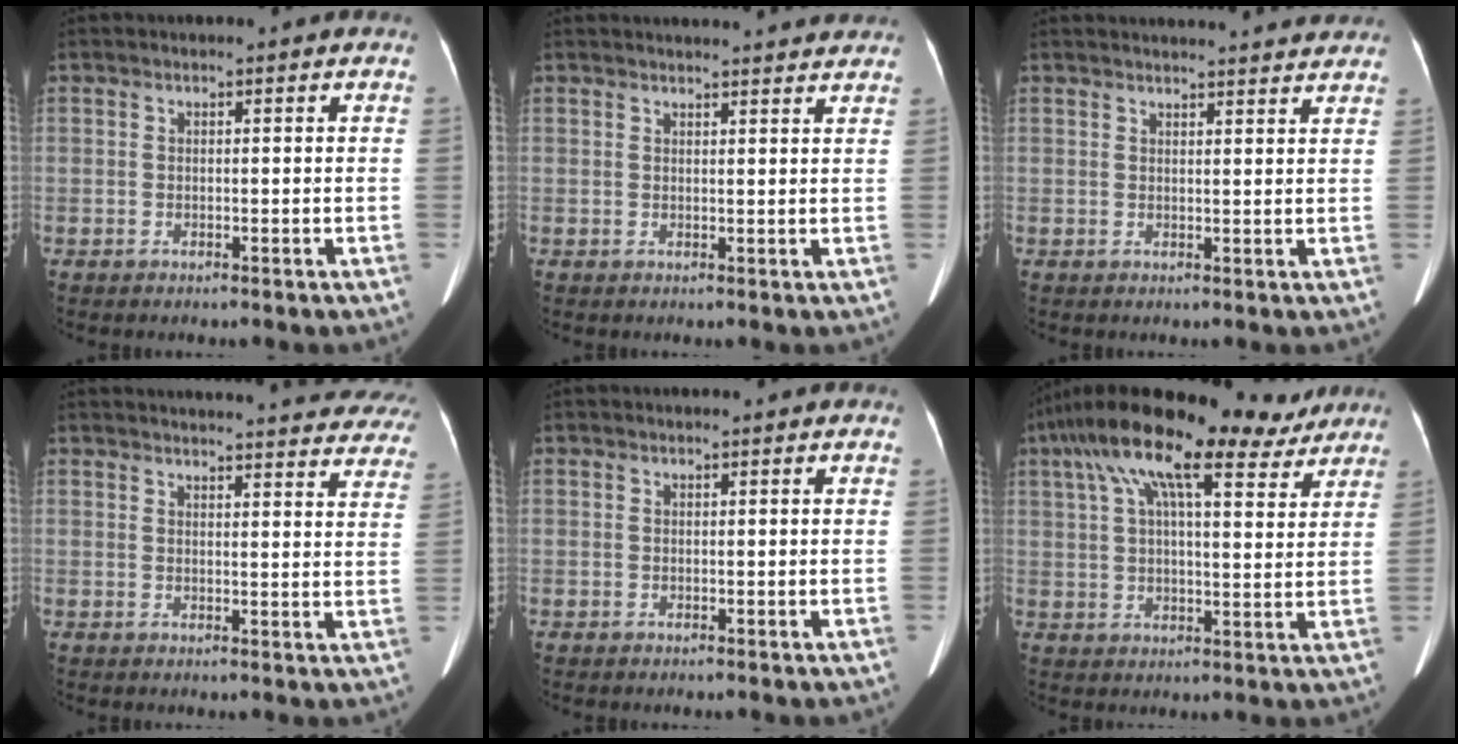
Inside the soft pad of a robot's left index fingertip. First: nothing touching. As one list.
[{"total": 12.2, "force": [11.6, 1.4, 3.3], "torque": [-0.028, 0.019, 0.124]}, {"total": 14.3, "force": [13.7, 1.5, 3.8], "torque": [-0.039, 0.015, 0.155]}, {"total": 29.5, "force": [27.8, 5.0, 8.4], "torque": [-0.127, -0.055, 0.315]}, {"total": 0.8, "force": [0.8, 0.0, 0.2], "torque": [-0.004, 0.009, 0.010]}, {"total": 18.8, "force": [13.5, 4.9, 12.1], "torque": [-0.223, 0.058, 0.203]}]